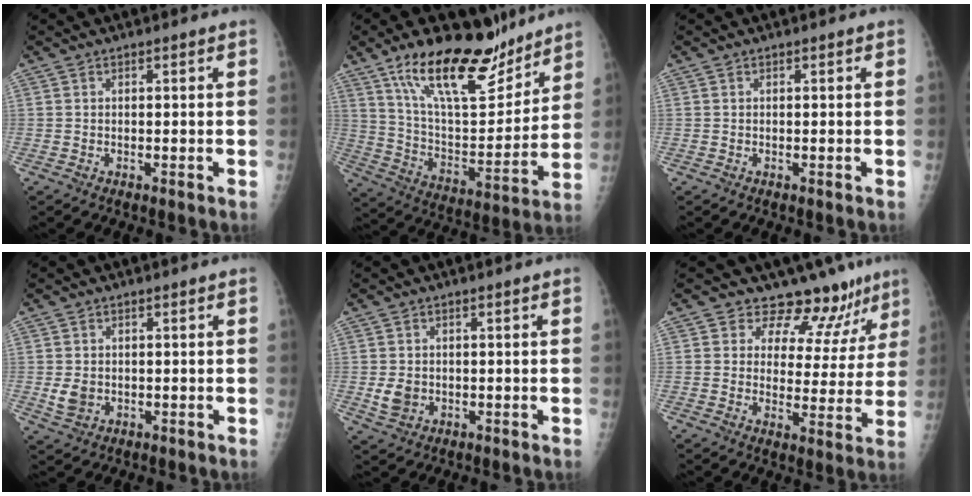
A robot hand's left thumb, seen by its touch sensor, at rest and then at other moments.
{"total": 22.1, "force": [15.5, 8.3, 13.3], "torque": [-0.175, -0.079, 0.266]}
{"total": 0.0}
{"total": 3.4, "force": [-0.2, 2.8, 2.0], "torque": [-0.030, -0.004, 0.004]}
{"total": 3.7, "force": [-0.4, 3.1, 2.1], "torque": [-0.028, -0.002, 0.000]}
{"total": 11.9, "force": [10.0, 5.5, 3.1], "torque": [0.005, -0.066, 0.122]}